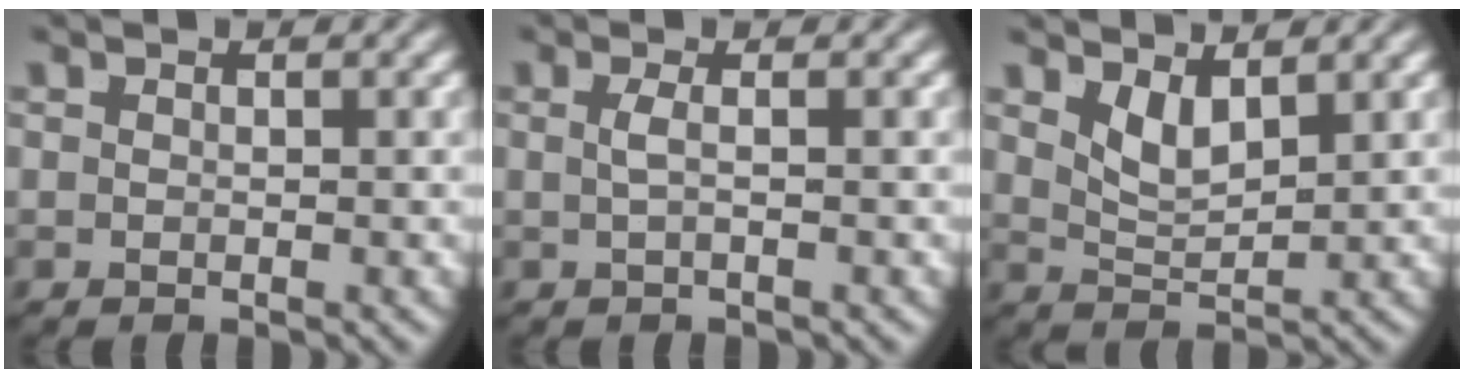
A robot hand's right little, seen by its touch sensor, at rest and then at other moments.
{"total": 1.3, "force": [-0.3, -0.9, 0.8], "torque": [-0.018, -0.004, -0.001]}
{"total": 3.0, "force": [1.6, 1.4, 2.1], "torque": [-0.037, -0.011, 0.029]}